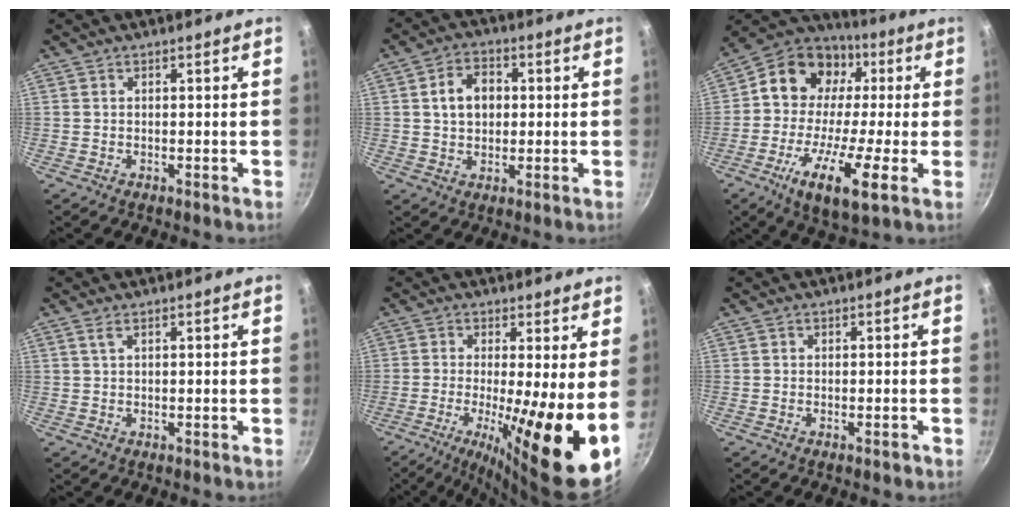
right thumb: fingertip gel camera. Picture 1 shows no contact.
{"total": 7.4, "force": [1.0, 5.5, 4.8], "torque": [-0.060, 0.010, 0.012]}
{"total": 20.1, "force": [-1.7, 12.8, 15.4], "torque": [-0.236, 0.038, -0.045]}
{"total": 1.2, "force": [0.6, 0.4, 0.9], "torque": [-0.019, 0.001, 0.014]}
{"total": 15.5, "force": [-1.9, 2.7, 15.1], "torque": [-0.235, -0.024, -0.031]}
{"total": 1.0, "force": [-0.6, 0.4, 0.7], "torque": [-0.009, 0.005, -0.011]}